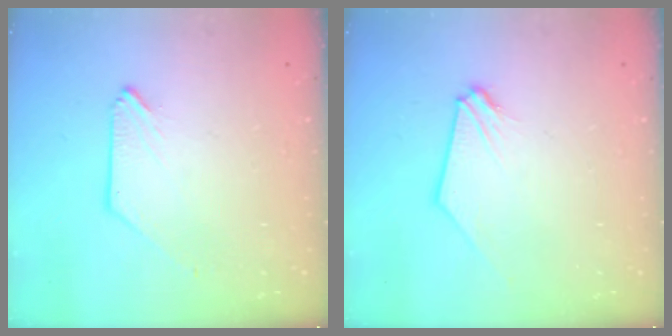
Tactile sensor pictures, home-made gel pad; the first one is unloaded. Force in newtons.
{"total": 0.9, "press": 0.9, "slide": 0.1}